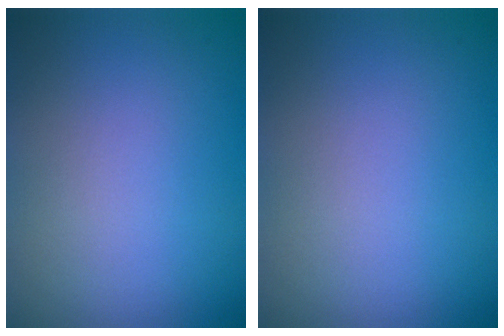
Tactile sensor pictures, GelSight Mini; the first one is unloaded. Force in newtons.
{"total": 0.0}